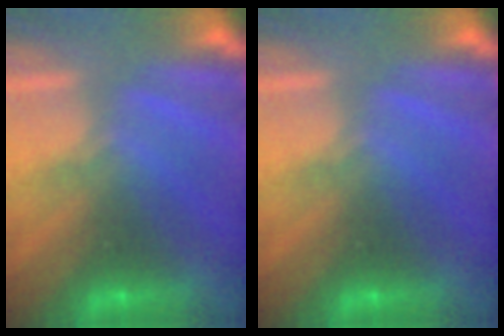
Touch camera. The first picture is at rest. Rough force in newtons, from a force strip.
{"total": 0.0}